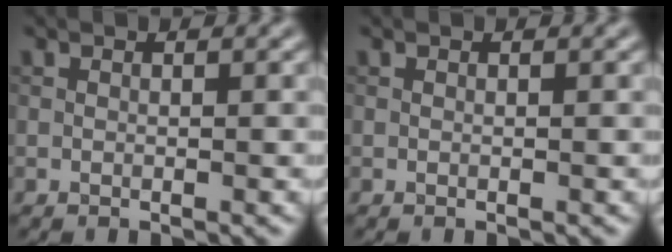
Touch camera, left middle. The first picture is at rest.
{"total": 0.0}